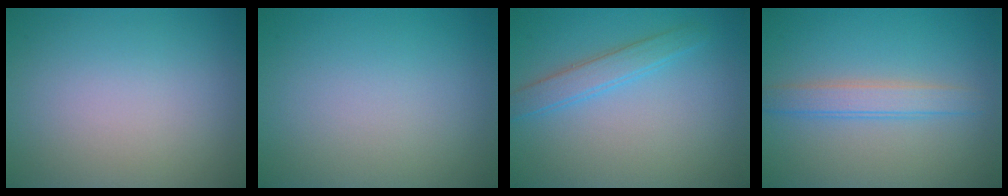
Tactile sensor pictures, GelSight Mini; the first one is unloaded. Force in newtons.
{"total": 0.0}
{"total": 2.4, "press": 2.4, "slide": 0.1}
{"total": 2.5, "press": 2.5, "slide": 0.1}